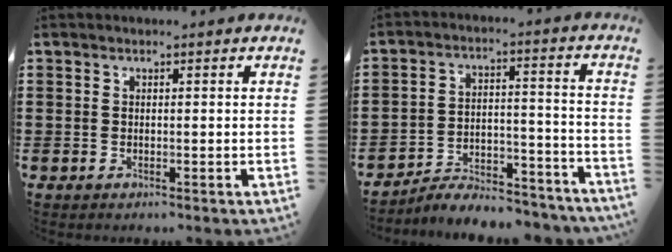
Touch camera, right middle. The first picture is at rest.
{"total": 5.5, "force": [-5.4, 0.7, 1.2], "torque": [-0.014, 0.010, -0.102]}